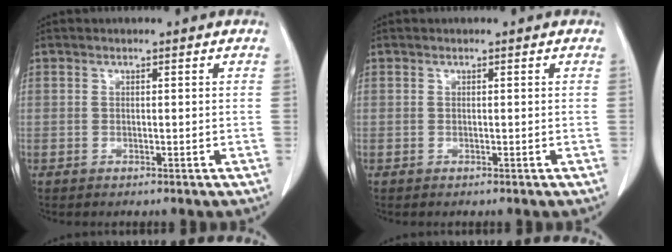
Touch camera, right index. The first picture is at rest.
{"total": 0.0}